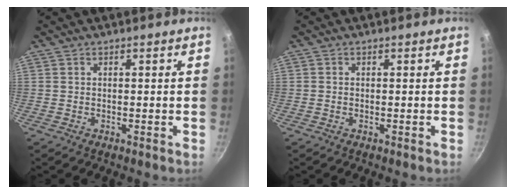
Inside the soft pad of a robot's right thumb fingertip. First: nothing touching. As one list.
[{"total": 0.0}]